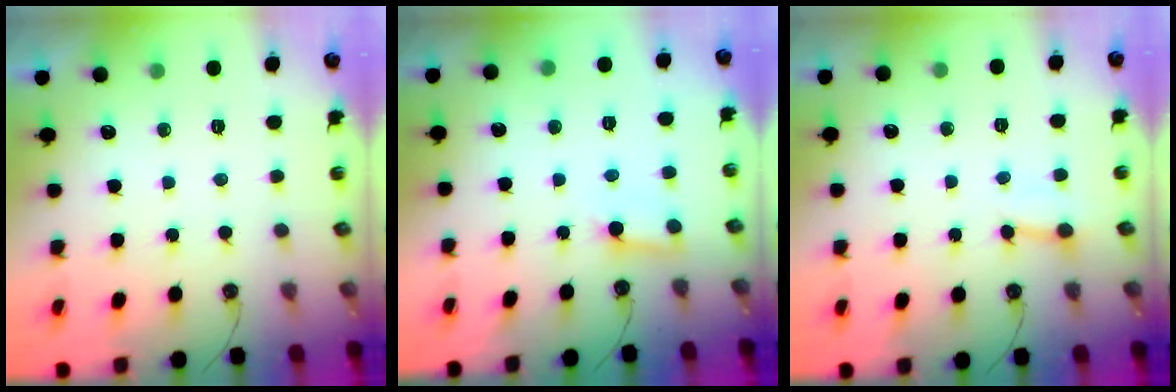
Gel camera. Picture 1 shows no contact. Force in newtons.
{"total": 3.0, "press": 3.0, "slide": 0.4}
{"total": 2.4, "press": 2.4, "slide": 0.1}